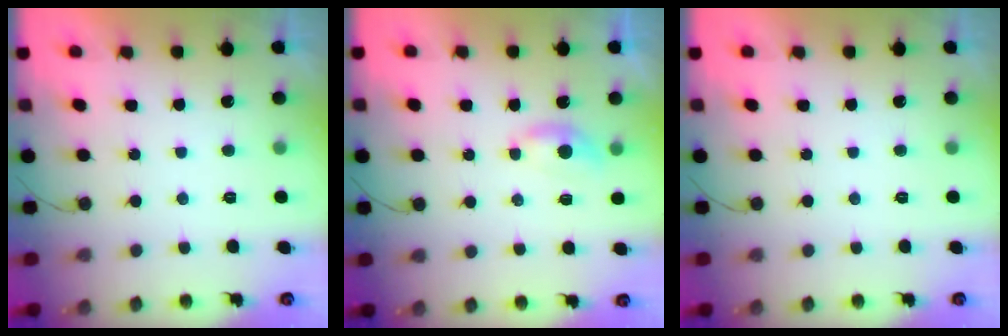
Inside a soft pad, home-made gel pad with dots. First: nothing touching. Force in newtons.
{"total": 3.9, "press": 3.8, "slide": 0.5}
{"total": 0.0}